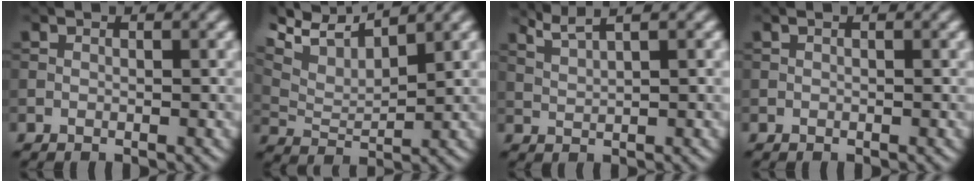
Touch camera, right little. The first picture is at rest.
{"total": 5.5, "force": [3.8, 1.6, 3.7], "torque": [-0.077, 0.007, 0.069]}
{"total": 3.1, "force": [2.3, 0.5, 2.0], "torque": [-0.034, 0.008, 0.042]}
{"total": 0.0}